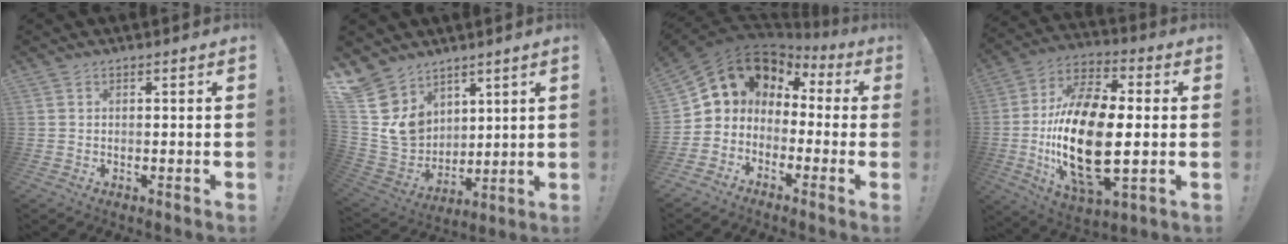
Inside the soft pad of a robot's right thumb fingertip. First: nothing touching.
{"total": 11.8, "force": [5.6, 10.1, 2.6], "torque": [-0.047, -0.056, 0.120]}
{"total": 6.8, "force": [1.2, 6.4, 2.2], "torque": [-0.041, -0.017, 0.025]}
{"total": 25.2, "force": [-1.8, 12.6, 21.7], "torque": [-0.438, -0.002, -0.031]}